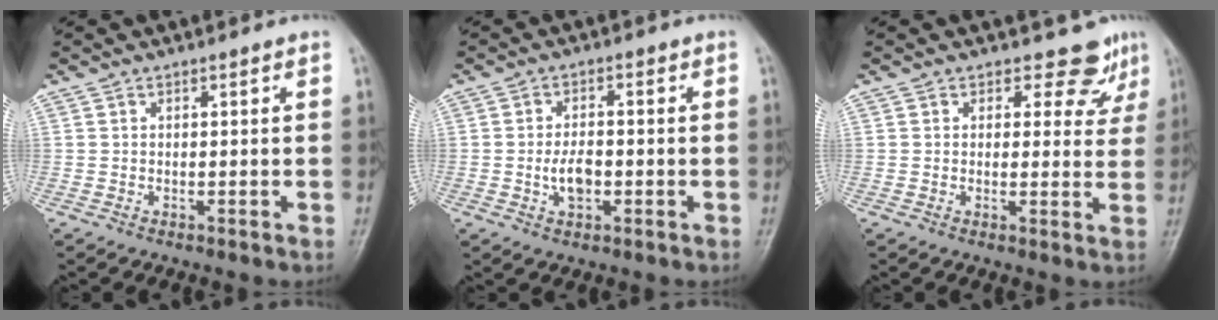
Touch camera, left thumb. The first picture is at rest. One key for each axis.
{"total": 4.6, "fx": -1.0, "fy": 2.7, "fz": 3.5, "tx": -0.056, "ty": 0.006, "tz": -0.020}
{"total": 5.0, "fx": 4.0, "fy": 3.0, "fz": 0.7, "tx": 0.021, "ty": -0.029, "tz": 0.035}